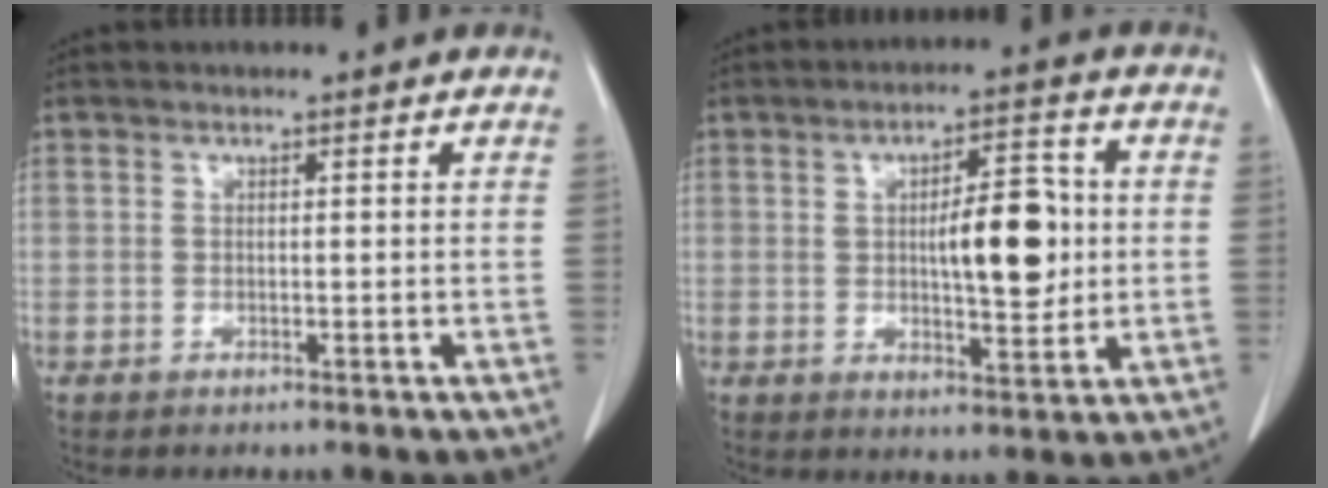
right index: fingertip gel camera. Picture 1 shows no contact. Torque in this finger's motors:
{"motor_torque": [0.33, 0.04, 0.50, 0.11]}